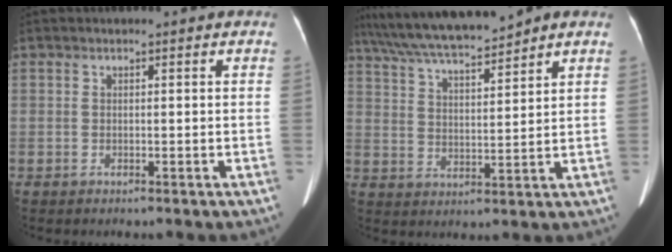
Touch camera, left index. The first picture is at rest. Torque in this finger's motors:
{"motor_torque": [0.52, -1.27, 0.21, 0.03]}